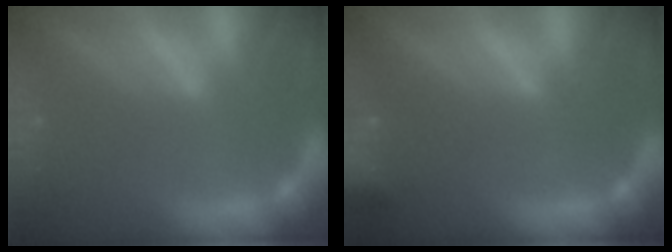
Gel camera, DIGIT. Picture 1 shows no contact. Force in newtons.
{"total": 4.9}